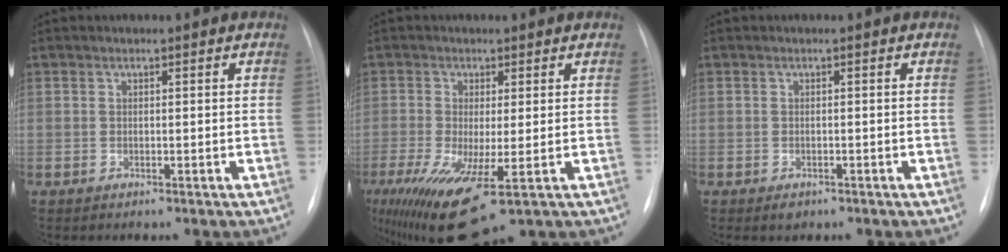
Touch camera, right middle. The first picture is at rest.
{"total": 11.7, "force": [-4.4, 3.1, 10.4], "torque": [-0.199, -0.036, -0.062]}
{"total": 1.2, "force": [-0.7, 0.8, 0.5], "torque": [-0.008, 0.001, -0.005]}